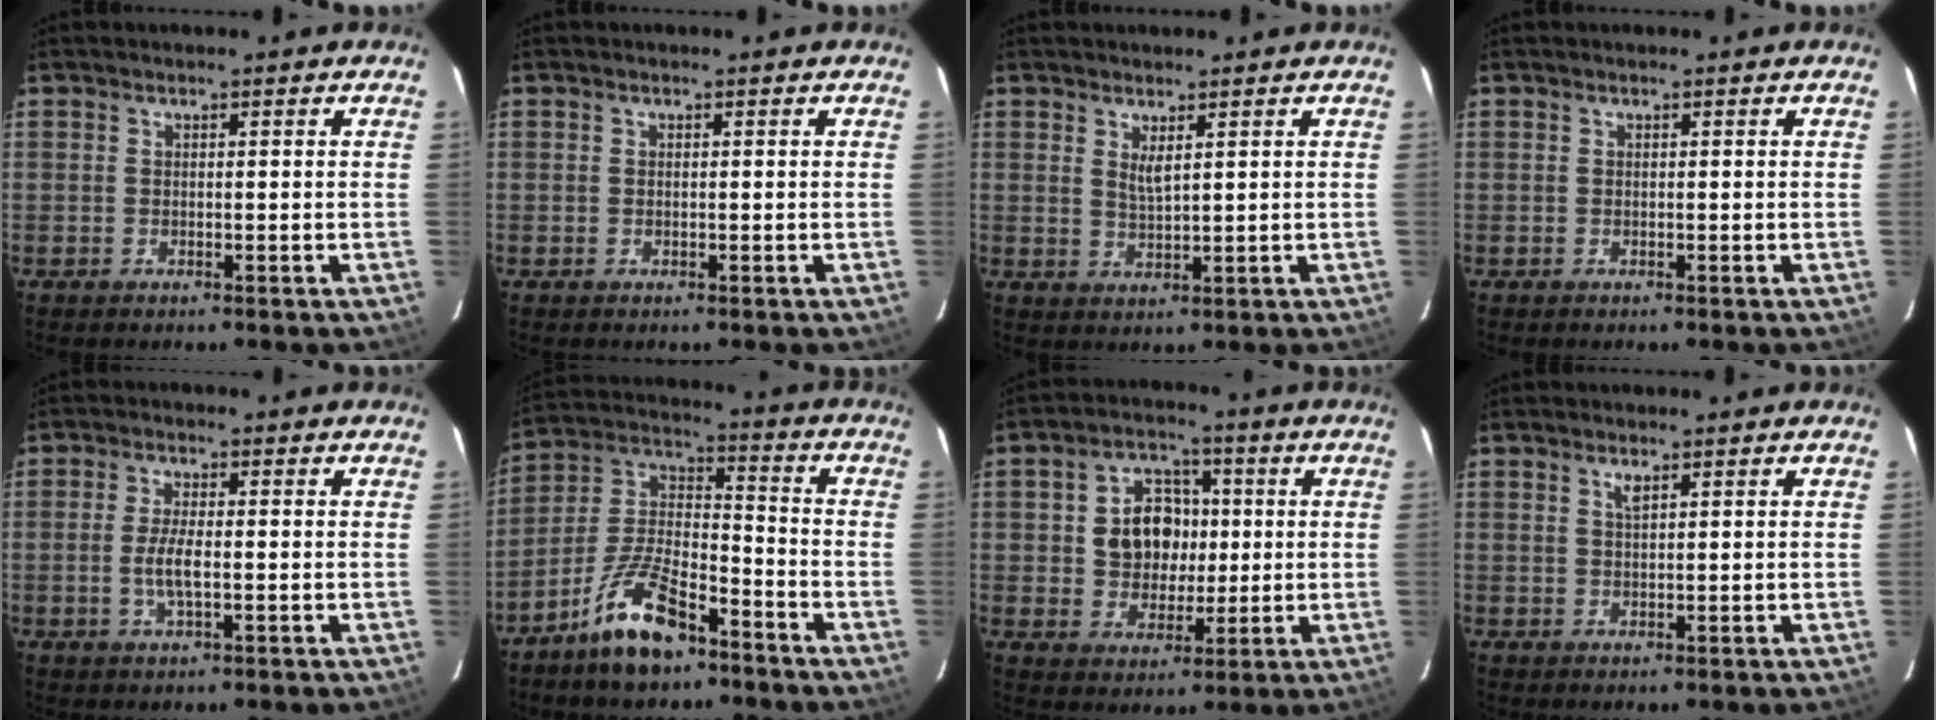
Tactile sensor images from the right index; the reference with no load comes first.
{"total": 0.0}
{"total": 2.7, "force": [1.4, 0.6, 2.2], "torque": [-0.041, -0.006, 0.025]}
{"total": 0.0}
{"total": 4.4, "force": [-0.8, 1.1, 4.2], "torque": [-0.084, -0.003, -0.014]}
{"total": 13.2, "force": [-8.8, 4.9, 8.5], "torque": [-0.175, 0.017, -0.159]}
{"total": 9.7, "force": [0.9, 8.1, 5.3], "torque": [-0.111, 0.026, 0.027]}
{"total": 1.3, "force": [0.8, 0.3, 1.0], "torque": [-0.018, 0.002, 0.013]}